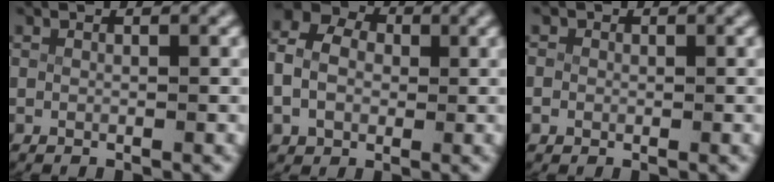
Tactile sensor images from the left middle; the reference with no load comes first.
{"total": 11.3, "force": [2.1, 9.6, 5.6], "torque": [-0.108, 0.025, 0.005]}
{"total": 1.8, "force": [-0.1, 1.8, 0.3], "torque": [-0.017, -0.005, -0.003]}